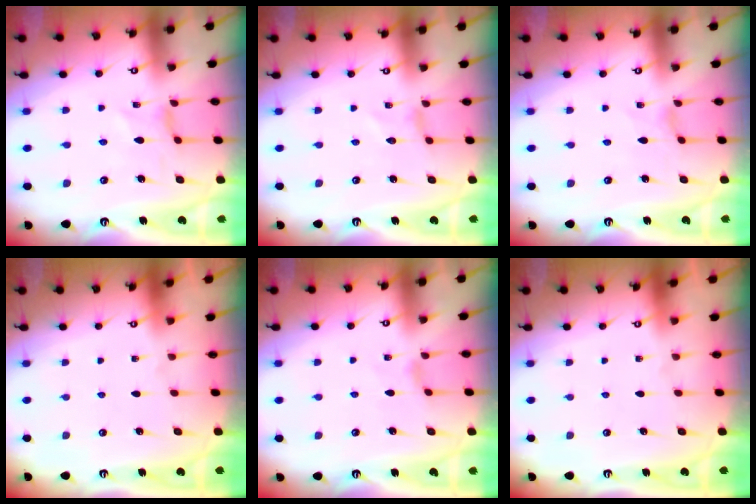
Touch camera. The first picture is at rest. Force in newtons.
{"total": 0.0}
{"total": 0.0}
{"total": 0.0}
{"total": 0.0}
{"total": 0.0}